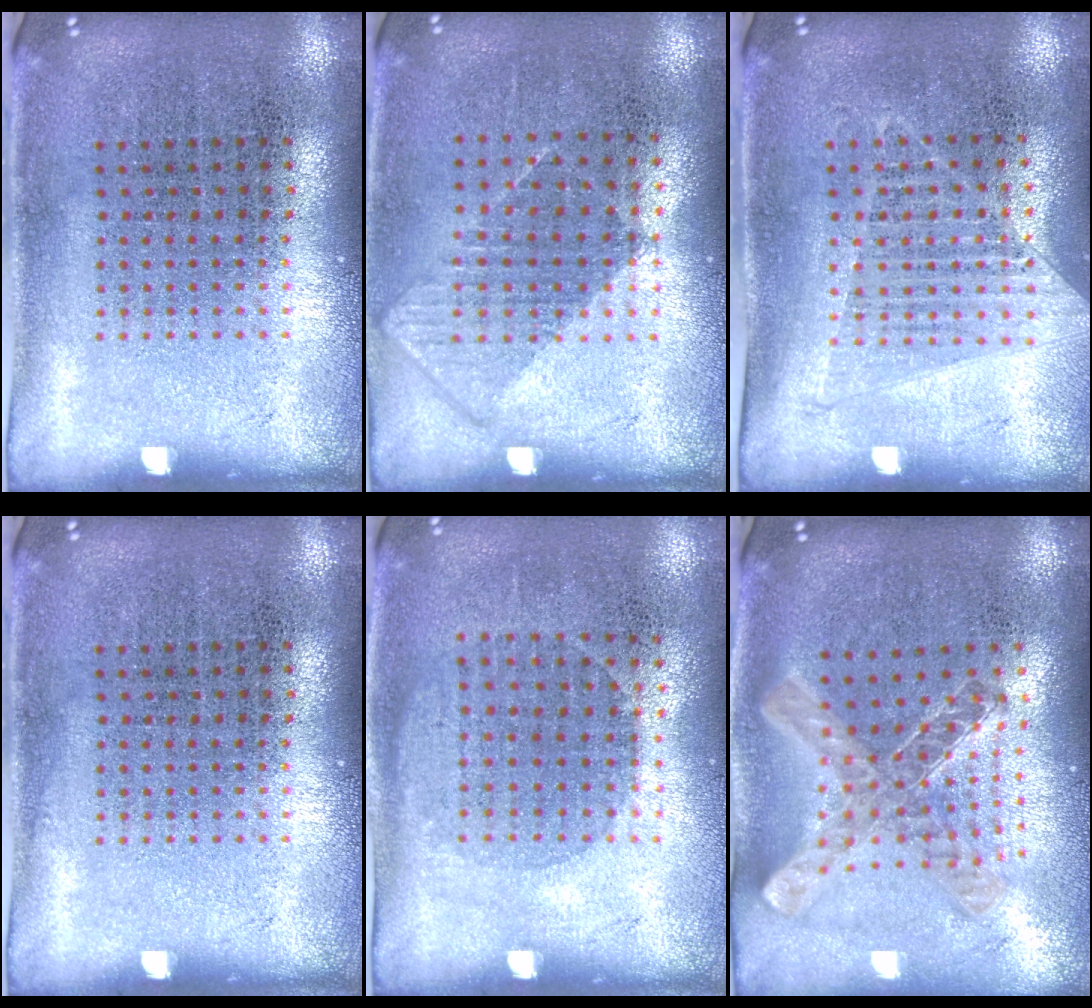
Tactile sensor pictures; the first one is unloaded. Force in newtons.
{"total": 0.8, "press": 0.7, "slide": 0.4}
{"total": 1.3, "press": 1.2, "slide": 0.4}
{"total": 0.0}
{"total": 1.0, "press": 0.9, "slide": 0.4}
{"total": 1.1, "press": 1.0, "slide": 0.3}